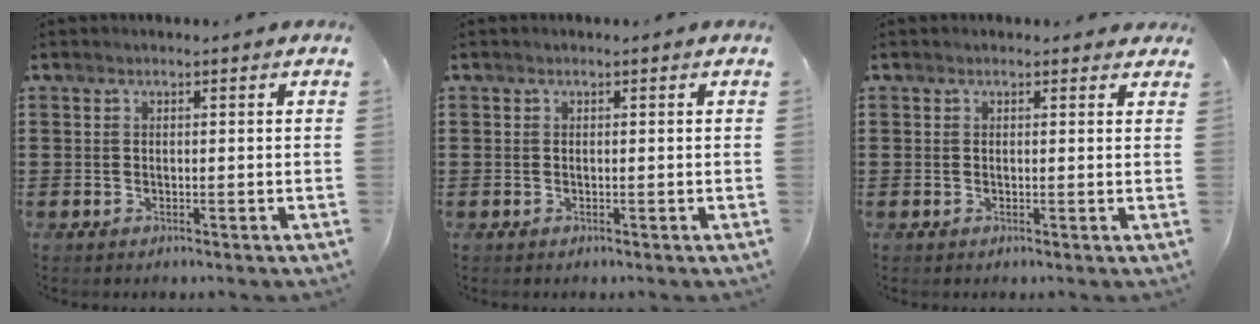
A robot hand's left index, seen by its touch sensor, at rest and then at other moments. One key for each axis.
{"total": 0.0}
{"total": 0.7, "fx": 0.5, "fy": 0.4, "fz": 0.3, "tx": -0.006, "ty": 0.005, "tz": 0.009}